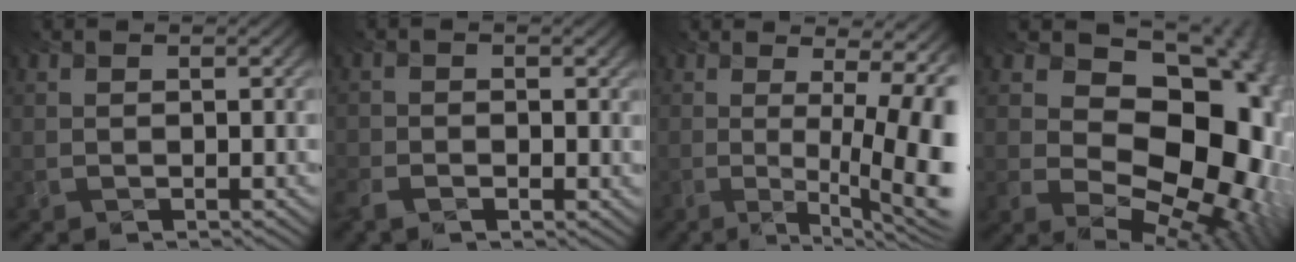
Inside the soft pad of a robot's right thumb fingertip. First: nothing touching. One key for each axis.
{"total": 1.6, "fx": -1.1, "fy": 1.1, "fz": 0.1, "tx": -0.009, "ty": -0.002, "tz": -0.021}
{"total": 12.4, "fx": 0.2, "fy": 3.7, "fz": 11.9, "tx": -0.139, "ty": 0.027, "tz": 0.013}
{"total": 16.4, "fx": 1.4, "fy": 11.8, "fz": 11.3, "tx": -0.128, "ty": 0.001, "tz": 0.032}